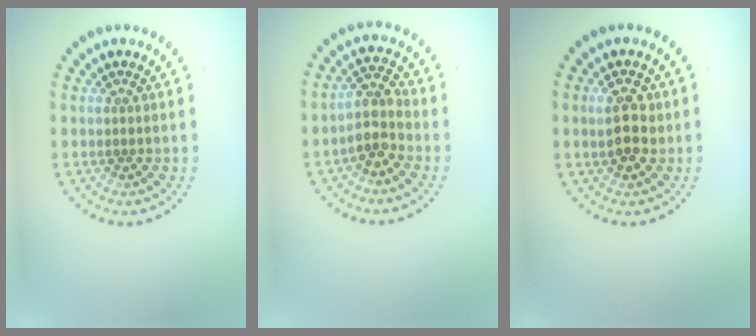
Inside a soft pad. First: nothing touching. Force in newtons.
{"total": 3.1, "press": 2.5, "slide": 1.8}
{"total": 2.9, "press": 2.8, "slide": 0.2}